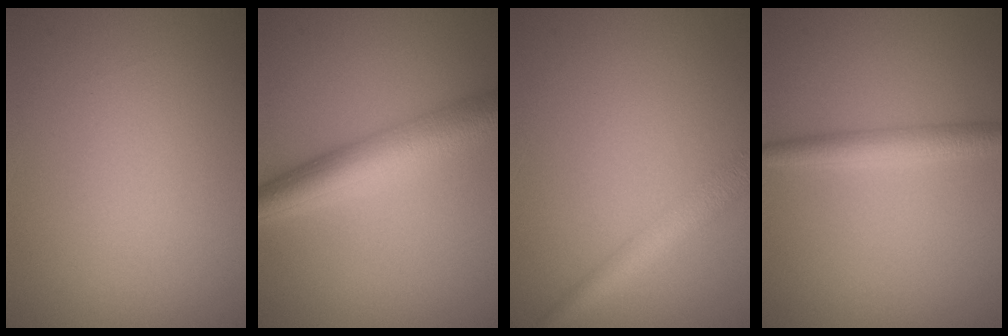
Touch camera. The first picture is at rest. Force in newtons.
{"total": 6.1, "press": 6.1, "slide": 0.2}
{"total": 3.2, "press": 3.2, "slide": 0.1}
{"total": 2.7, "press": 2.7, "slide": 0.1}